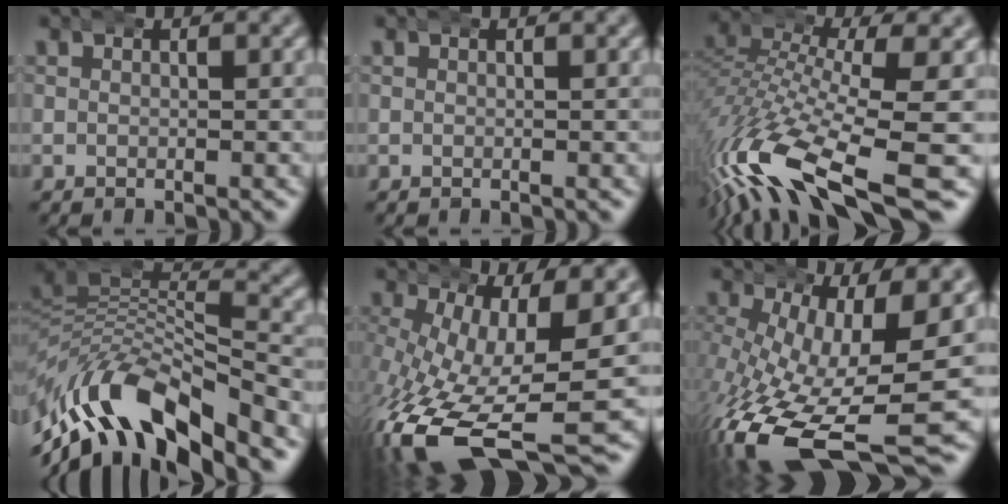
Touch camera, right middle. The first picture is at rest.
{"total": 0.0}
{"total": 9.5, "force": [-5.4, 3.3, 7.1], "torque": [-0.153, -0.035, -0.074]}
{"total": 12.7, "force": [-3.6, 8.6, 8.6], "torque": [-0.178, -0.026, -0.055]}
{"total": 12.8, "force": [-6.2, 5.7, 9.6], "torque": [-0.198, -0.070, -0.067]}
{"total": 13.9, "force": [-6.7, 5.9, 10.6], "torque": [-0.206, -0.070, -0.072]}